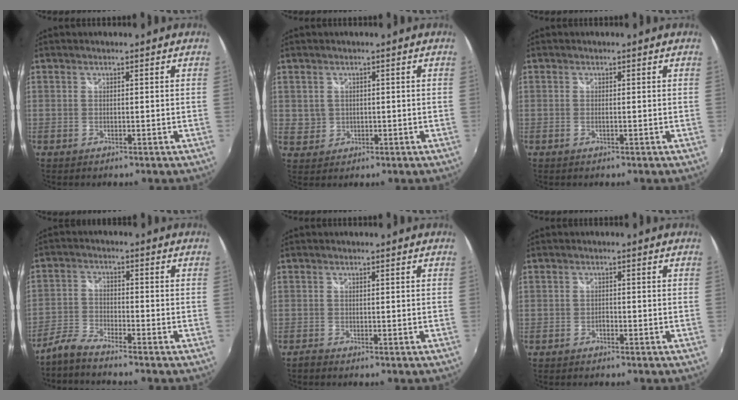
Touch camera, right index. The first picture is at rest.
{"total": 3.1, "force": [0.2, 3.0, 0.6], "torque": [-0.009, 0.004, 0.007]}
{"total": 0.6, "force": [-0.3, 0.0, 0.5], "torque": [-0.008, 0.002, -0.007]}
{"total": 4.1, "force": [-3.8, 0.5, 1.4], "torque": [-0.038, 0.000, -0.085]}
{"total": 0.6, "force": [-0.6, 0.1, 0.2], "torque": [-0.006, -0.003, -0.014]}
{"total": 1.0, "force": [-0.8, 0.4, 0.2], "torque": [-0.008, 0.000, -0.016]}